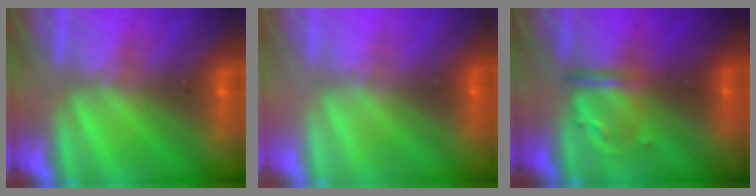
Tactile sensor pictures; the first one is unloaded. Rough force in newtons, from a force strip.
{"total": 3.0}
{"total": 3.4}